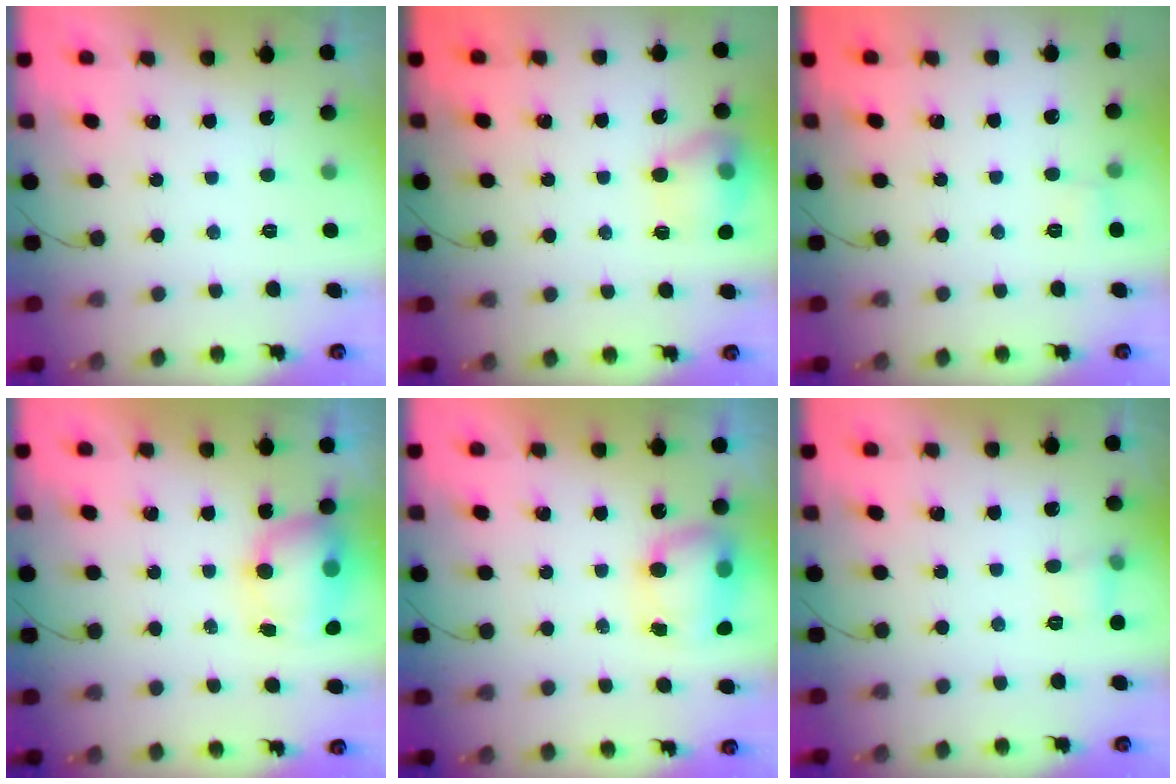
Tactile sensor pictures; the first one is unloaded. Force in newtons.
{"total": 13.3, "press": 13.2, "slide": 1.0}
{"total": 5.4, "press": 5.2, "slide": 1.4}
{"total": 8.9, "press": 8.6, "slide": 2.4}
{"total": 7.6, "press": 7.5, "slide": 1.2}
{"total": 5.3, "press": 5.1, "slide": 1.3}